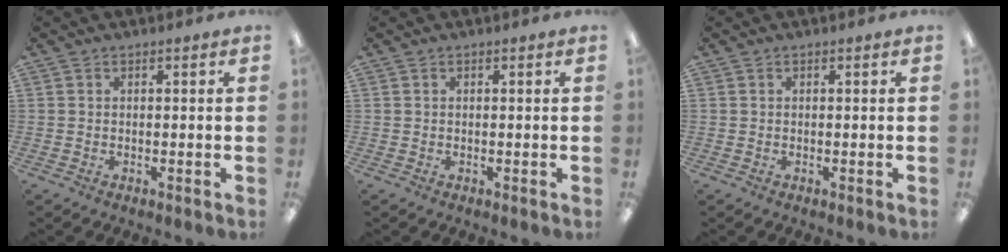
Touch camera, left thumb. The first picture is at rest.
{"total": 0.0}
{"total": 0.0}